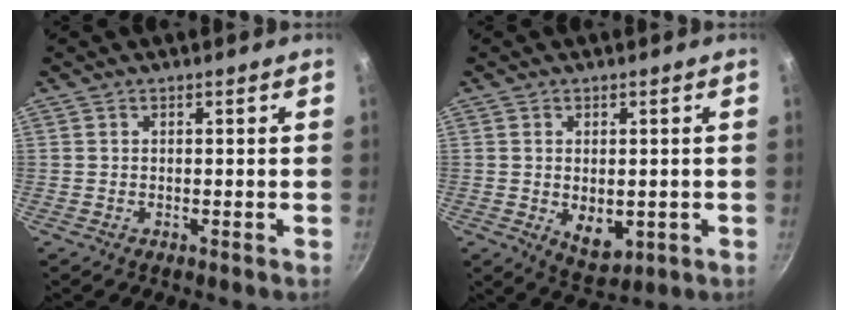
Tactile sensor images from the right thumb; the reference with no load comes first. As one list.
[{"total": 6.6, "force": [-0.8, 4.1, 5.1], "torque": [-0.069, -0.010, 0.002]}]